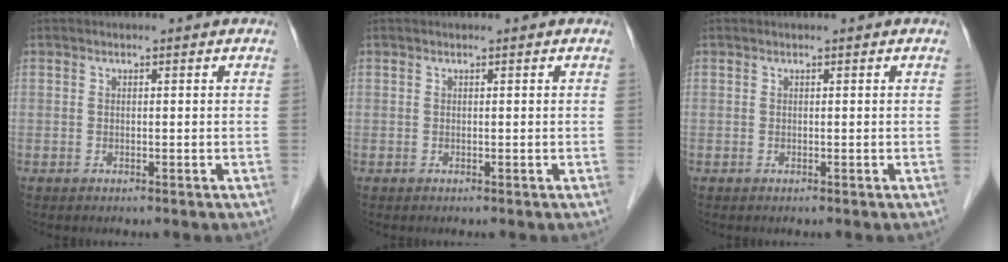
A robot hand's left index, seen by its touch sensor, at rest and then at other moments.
{"total": 0.0}
{"total": 0.0}